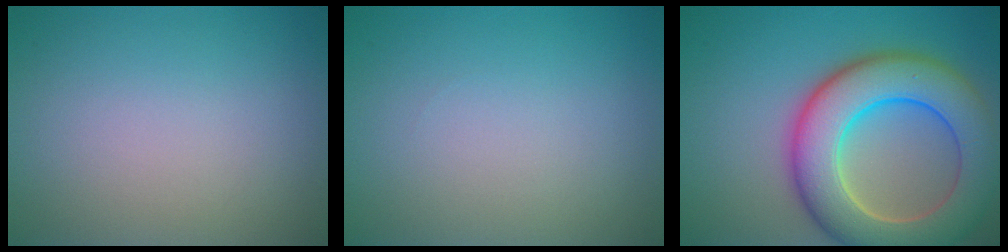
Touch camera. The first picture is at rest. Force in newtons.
{"total": 0.0}
{"total": 10.8, "press": 10.8, "slide": 0.7}